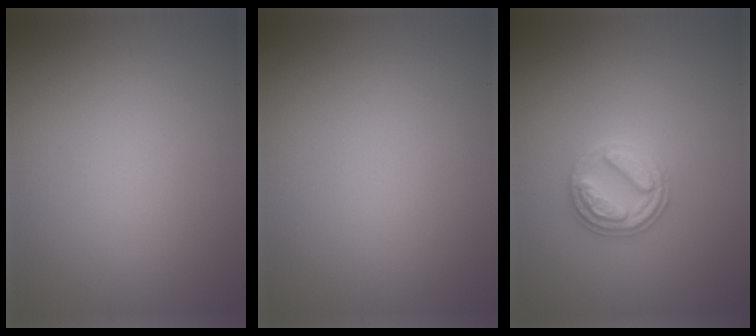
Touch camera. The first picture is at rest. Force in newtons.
{"total": 0.0}
{"total": 2.8, "press": 2.8, "slide": 0.2}